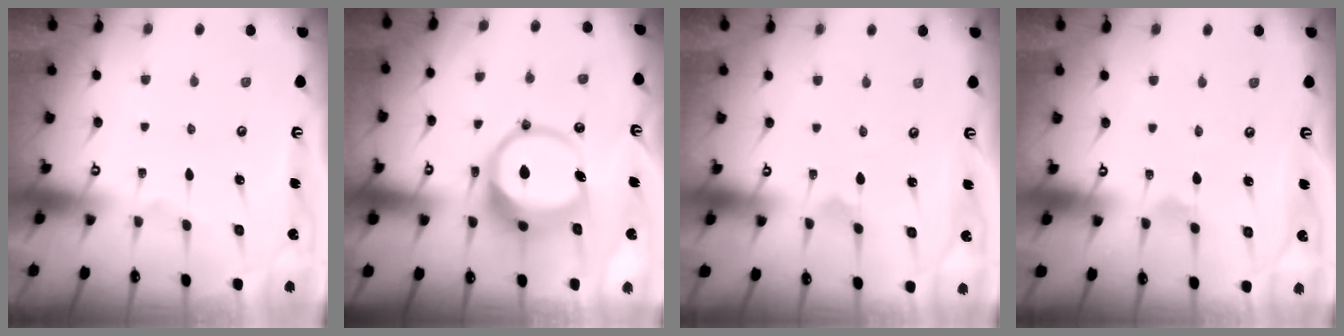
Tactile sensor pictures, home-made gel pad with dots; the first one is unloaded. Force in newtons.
{"total": 12.2, "press": 12.1, "slide": 1.7}
{"total": 0.0}
{"total": 1.5, "press": 1.5, "slide": 0.4}